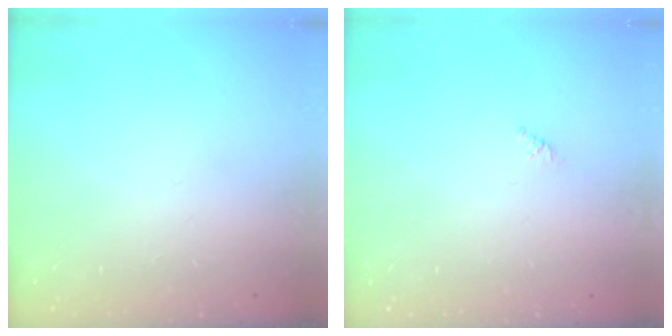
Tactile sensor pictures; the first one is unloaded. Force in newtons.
{"total": 0.8, "press": 0.7, "slide": 0.4}